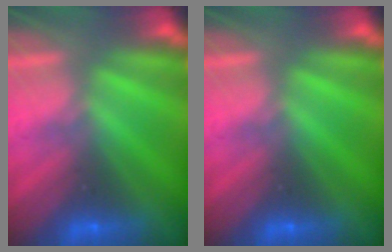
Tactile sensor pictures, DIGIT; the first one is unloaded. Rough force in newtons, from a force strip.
{"total": 0.0}